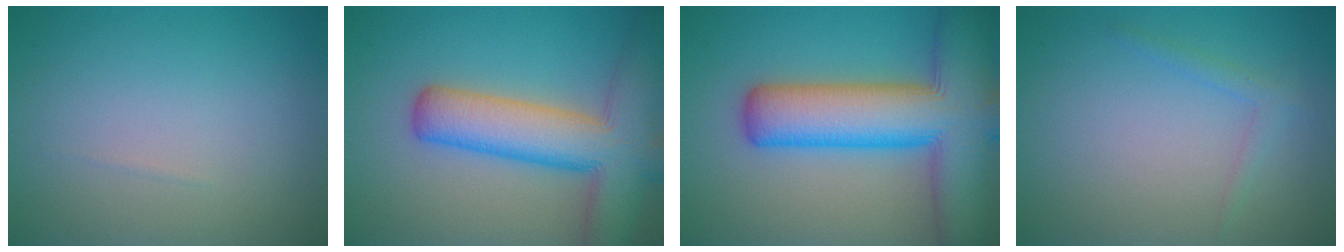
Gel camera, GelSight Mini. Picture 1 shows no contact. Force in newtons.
{"total": 9.6, "press": 9.6, "slide": 0.5}
{"total": 12.7, "press": 12.6, "slide": 0.5}
{"total": 1.3, "press": 1.2, "slide": 0.1}